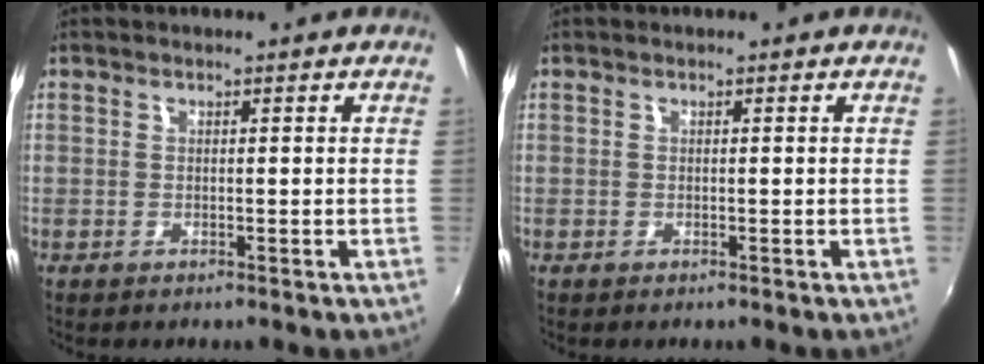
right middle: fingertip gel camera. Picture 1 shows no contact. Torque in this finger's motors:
{"motor_torque": [-0.18, -0.01, -0.02, 0.01]}